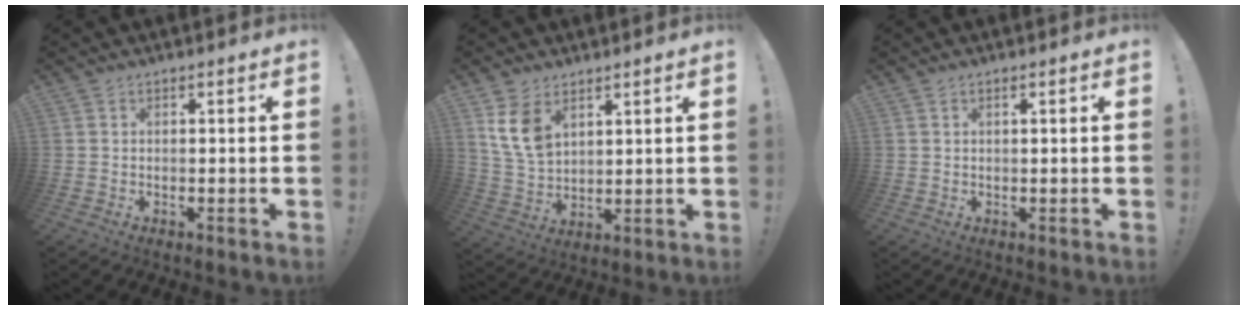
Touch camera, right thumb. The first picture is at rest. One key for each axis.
{"total": 9.7, "fx": 5.1, "fy": 6.2, "fz": 5.5, "tx": -0.108, "ty": -0.019, "tz": 0.103}
{"total": 0.7, "fx": 0.4, "fy": 0.0, "fz": 0.6, "tx": -0.011, "ty": 0.000, "tz": 0.005}